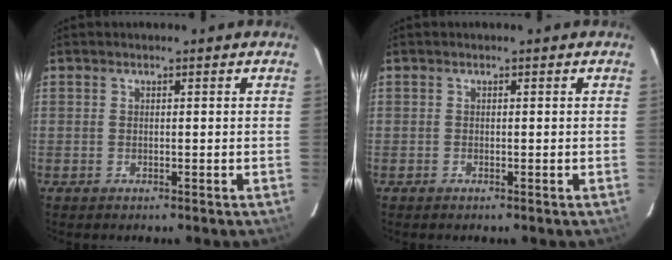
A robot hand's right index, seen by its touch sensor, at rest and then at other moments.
{"total": 0.0}